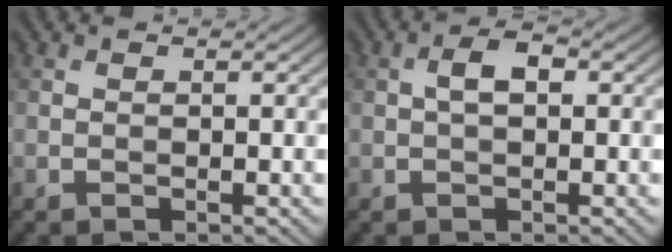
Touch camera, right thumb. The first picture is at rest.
{"total": 2.7, "force": [0.3, 1.3, 2.3], "torque": [-0.042, 0.009, 0.001]}